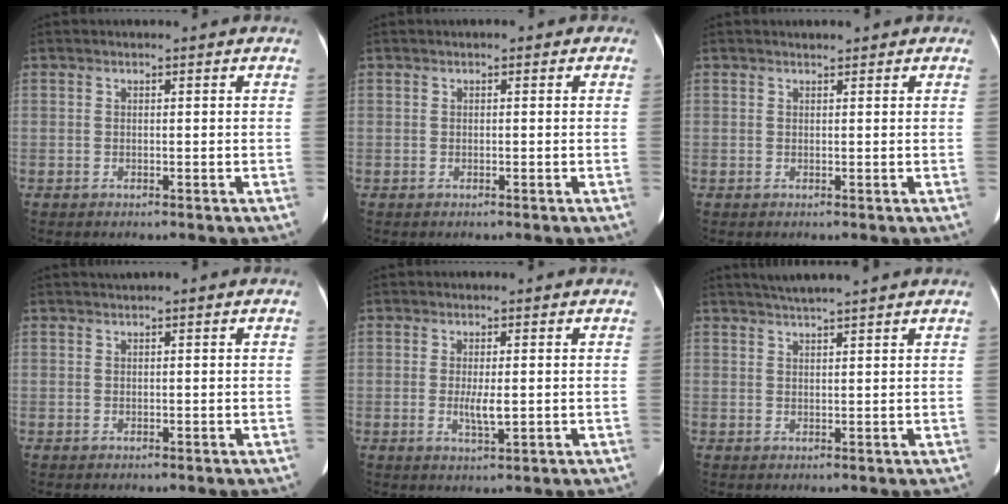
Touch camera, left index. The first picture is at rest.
{"total": 0.8, "force": [0.3, 0.6, 0.5], "torque": [-0.006, 0.011, 0.002]}
{"total": 1.5, "force": [1.2, 0.6, 0.7], "torque": [-0.012, 0.009, 0.015]}
{"total": 1.1, "force": [0.9, 0.0, 0.7], "torque": [-0.011, 0.016, 0.014]}
{"total": 2.9, "force": [-0.1, 0.5, 2.9], "torque": [-0.057, -0.007, 0.000]}
{"total": 5.7, "force": [5.1, -0.6, 2.6], "torque": [-0.043, 0.025, 0.076]}